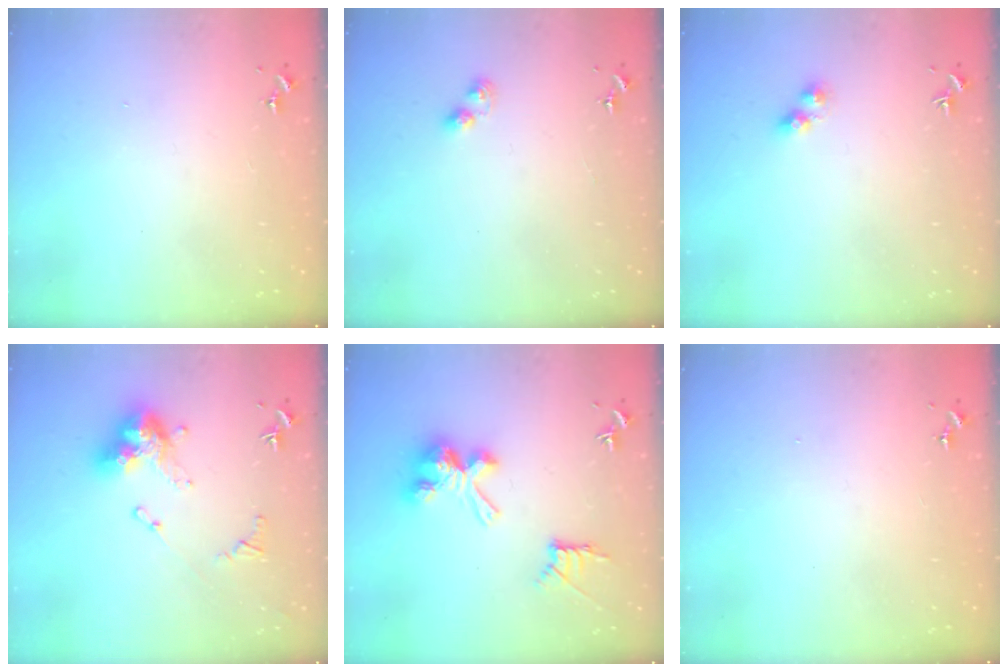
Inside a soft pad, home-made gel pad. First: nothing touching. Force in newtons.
{"total": 3.3, "press": 3.3, "slide": 0.5}
{"total": 4.0, "press": 4.0, "slide": 0.5}
{"total": 13.6, "press": 13.5, "slide": 1.2}
{"total": 13.8, "press": 13.8, "slide": 0.4}
{"total": 0.0}